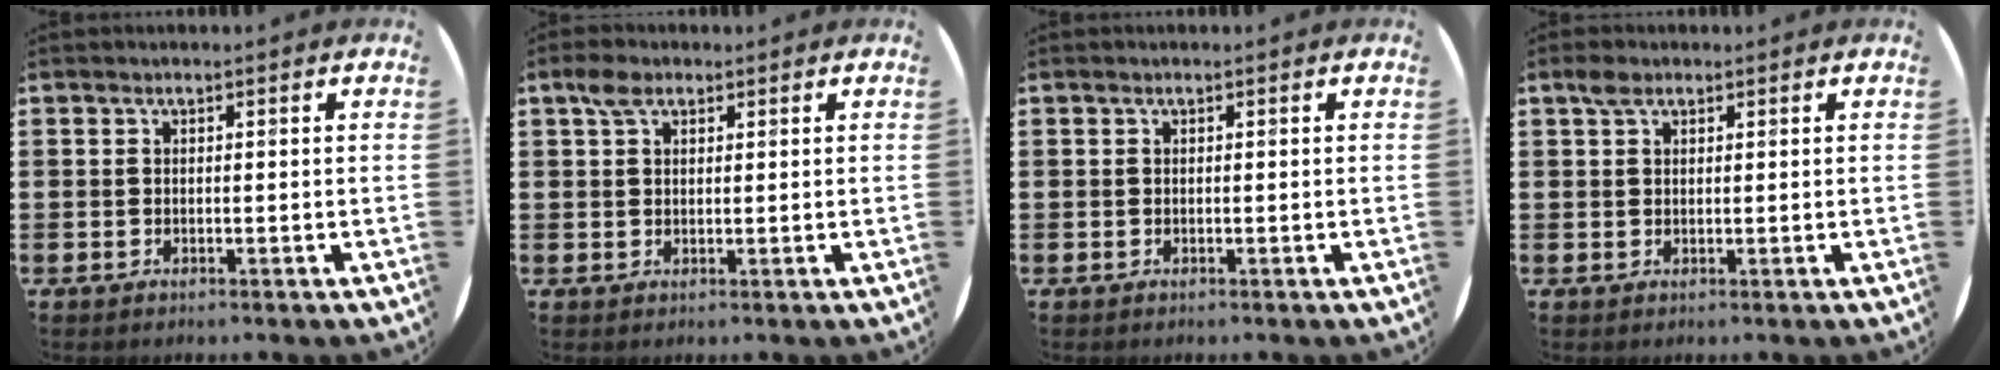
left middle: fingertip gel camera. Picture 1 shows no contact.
{"total": 2.8, "force": [1.9, 1.5, 1.4], "torque": [-0.023, 0.004, 0.033]}
{"total": 0.0}
{"total": 1.8, "force": [1.2, 1.0, 0.9], "torque": [-0.012, 0.002, 0.020]}